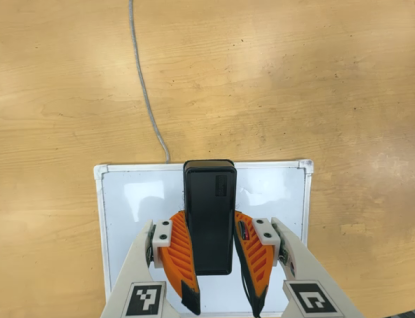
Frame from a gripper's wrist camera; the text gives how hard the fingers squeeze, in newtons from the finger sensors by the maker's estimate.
{"total": 8.8, "left": 7.1, "right": 10.5}